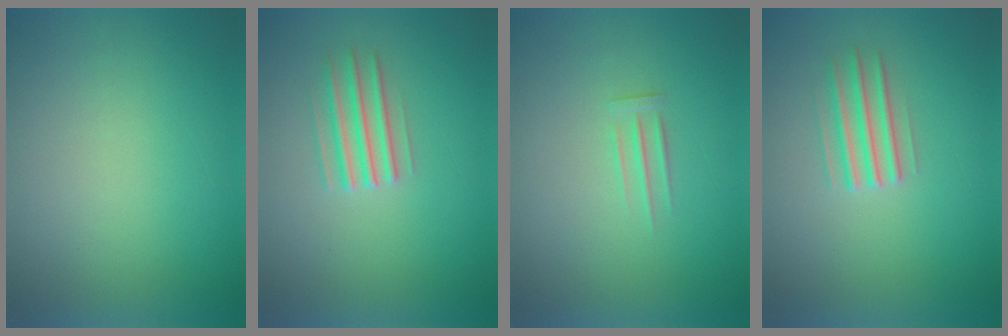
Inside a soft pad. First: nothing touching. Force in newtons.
{"total": 2.8}
{"total": 1.7}
{"total": 2.7}